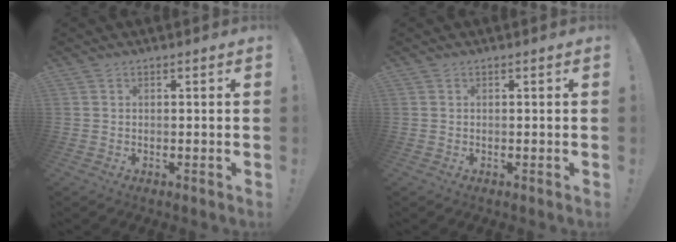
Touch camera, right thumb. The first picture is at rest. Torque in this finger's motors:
{"motor_torque": [0.00, 0.00, 0.00, 0.00, 0.00]}